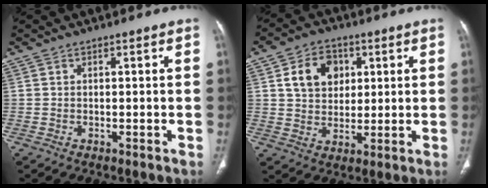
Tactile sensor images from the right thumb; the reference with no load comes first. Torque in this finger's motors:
{"motor_torque": [-0.90, 0.78, 0.83, 0.08, 0.05]}